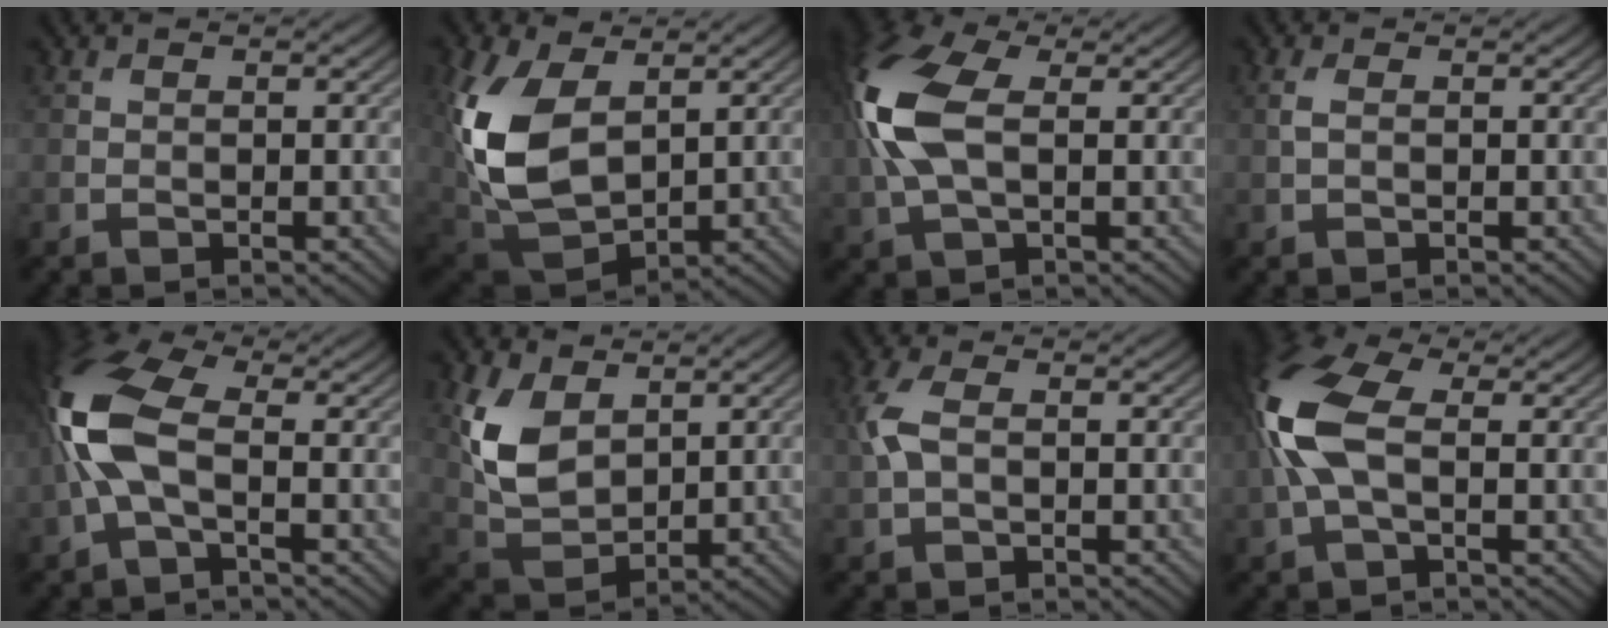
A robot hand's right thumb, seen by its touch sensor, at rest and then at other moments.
{"total": 14.0, "force": [3.2, 8.9, 10.3], "torque": [-0.266, -0.005, 0.072]}
{"total": 11.6, "force": [1.4, 6.2, 9.7], "torque": [-0.256, 0.017, 0.015]}
{"total": 1.4, "force": [0.2, 0.8, 1.2], "torque": [-0.037, 0.004, 0.002]}
{"total": 9.9, "force": [-0.4, 4.5, 8.8], "torque": [-0.212, 0.020, -0.024]}
{"total": 9.0, "force": [3.2, 5.7, 6.2], "torque": [-0.156, -0.005, 0.067]}
{"total": 4.1, "force": [0.4, 2.3, 3.4], "torque": [-0.096, 0.010, 0.005]}
{"total": 10.3, "force": [0.6, 5.1, 9.0], "torque": [-0.235, 0.021, -0.001]}